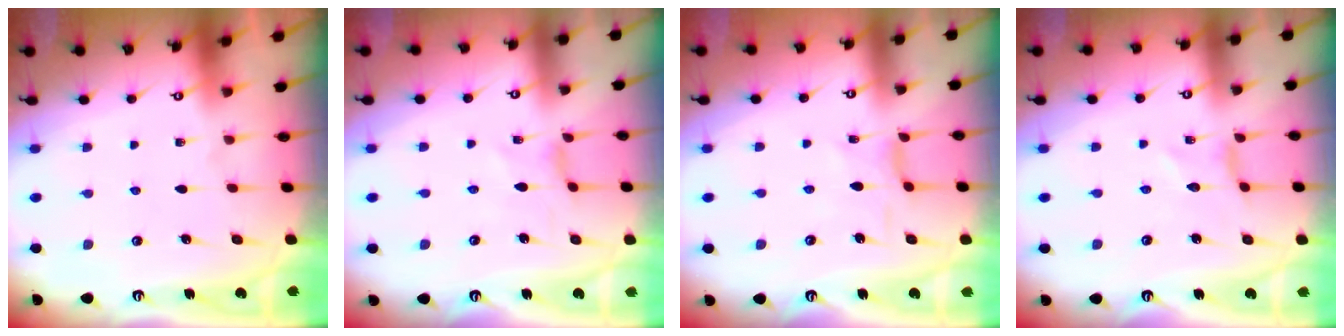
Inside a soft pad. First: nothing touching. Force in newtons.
{"total": 1.6, "press": 1.5, "slide": 0.4}
{"total": 3.8, "press": 3.8, "slide": 0.2}
{"total": 0.0}